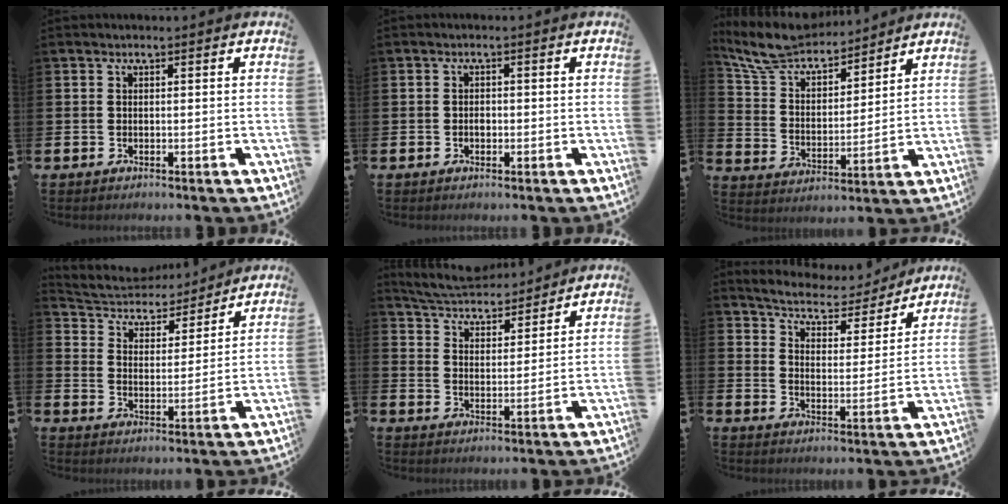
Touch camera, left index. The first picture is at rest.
{"total": 0.9, "force": [-0.2, 0.7, 0.5], "torque": [-0.010, 0.003, -0.005]}
{"total": 8.3, "force": [7.6, 2.5, 2.3], "torque": [-0.089, -0.047, 0.137]}
{"total": 5.4, "force": [5.1, 1.7, 0.3], "torque": [-0.043, -0.042, 0.085]}
{"total": 5.7, "force": [5.6, 1.0, 0.5], "torque": [-0.042, -0.036, 0.099]}
{"total": 5.5, "force": [5.3, 1.1, 0.7], "torque": [-0.039, -0.047, 0.087]}